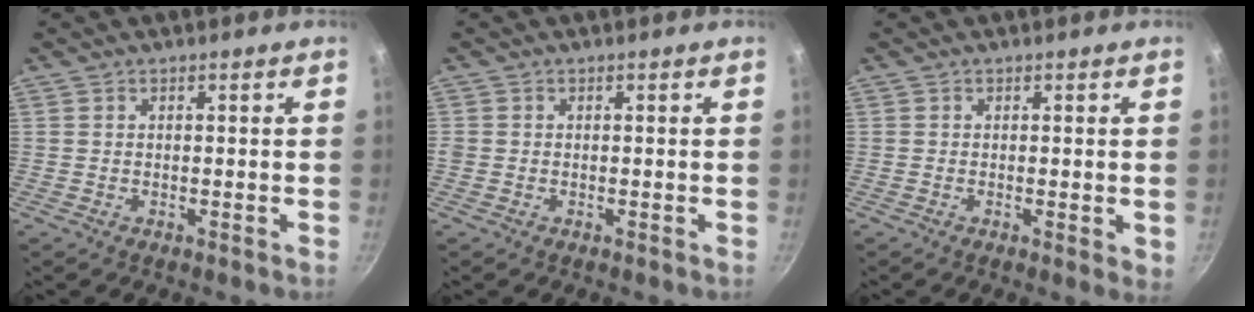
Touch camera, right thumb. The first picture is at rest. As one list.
[{"total": 0.9, "force": [-0.2, 0.8, 0.3], "torque": [-0.006, 0.002, -0.004]}, {"total": 2.0, "force": [-0.2, 0.6, 1.9], "torque": [-0.026, -0.008, -0.004]}]